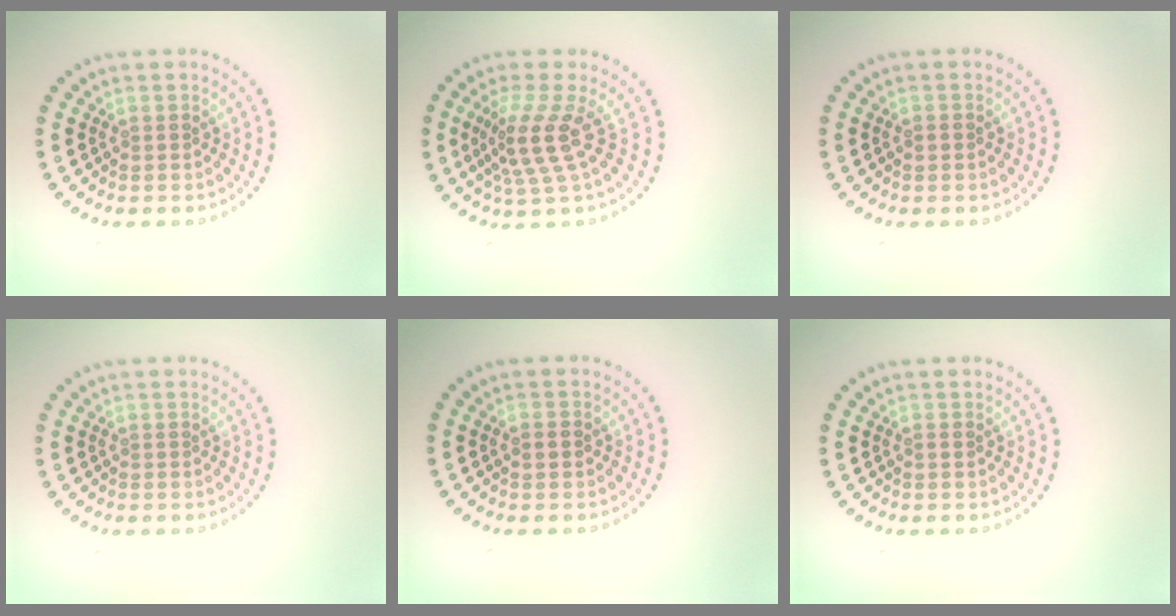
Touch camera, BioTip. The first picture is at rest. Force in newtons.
{"total": 3.9, "press": 2.8, "slide": 2.6}
{"total": 0.7, "press": 0.7, "slide": 0.0}
{"total": 0.0}
{"total": 1.5, "press": 1.5, "slide": 0.1}
{"total": 0.6, "press": 0.6, "slide": 0.1}